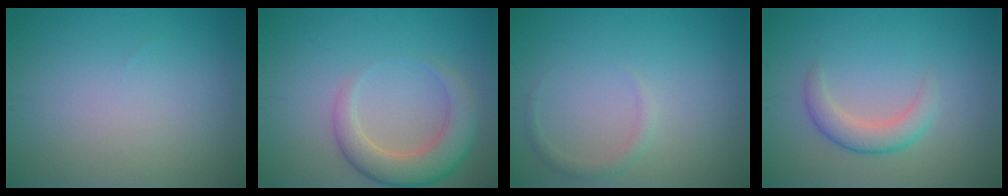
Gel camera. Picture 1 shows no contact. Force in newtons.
{"total": 4.8, "press": 4.7, "slide": 0.5}
{"total": 1.2, "press": 1.2, "slide": 0.0}
{"total": 2.8, "press": 2.8, "slide": 0.2}